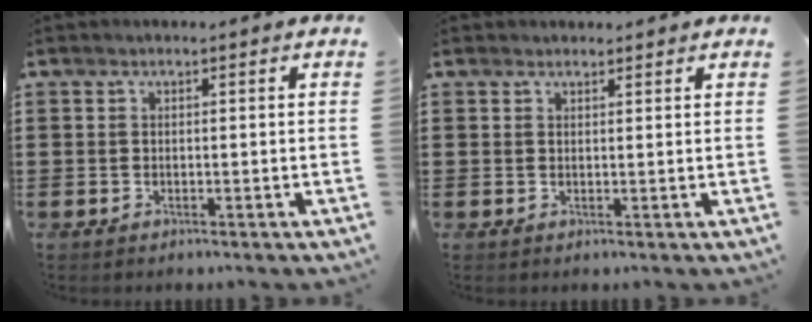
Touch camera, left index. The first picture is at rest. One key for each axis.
{"total": 1.1, "fx": 1.1, "fy": 0.3, "fz": 0.1, "tx": -0.003, "ty": 0.001, "tz": 0.022}